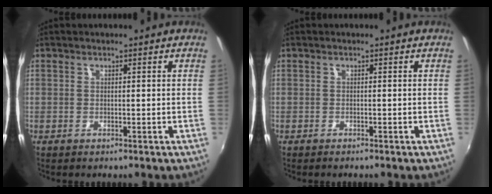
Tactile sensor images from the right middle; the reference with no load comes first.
{"total": 0.5, "force": [-0.5, 0.1, 0.1], "torque": [-0.002, -0.003, -0.011]}